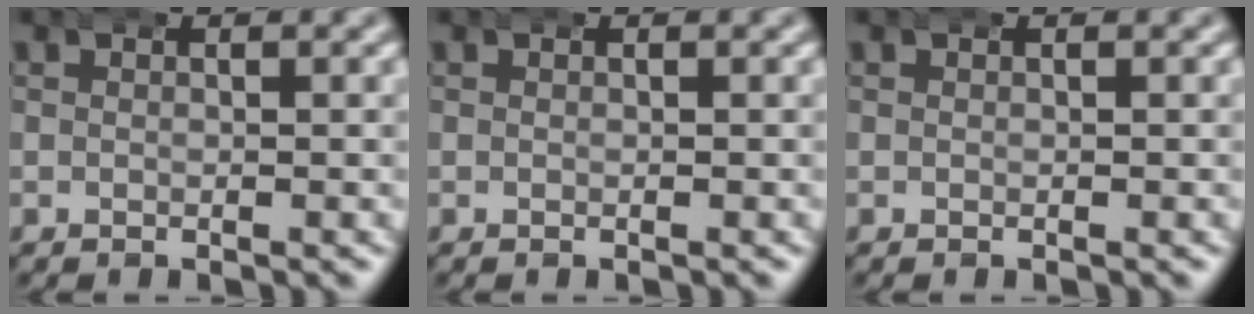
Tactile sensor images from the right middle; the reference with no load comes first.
{"total": 0.0}
{"total": 0.0}